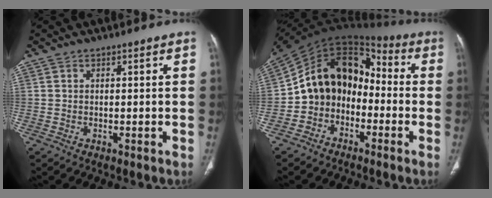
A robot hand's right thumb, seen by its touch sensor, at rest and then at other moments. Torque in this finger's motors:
{"motor_torque": [2.18, 2.19, 0.87, -0.77, 0.18]}